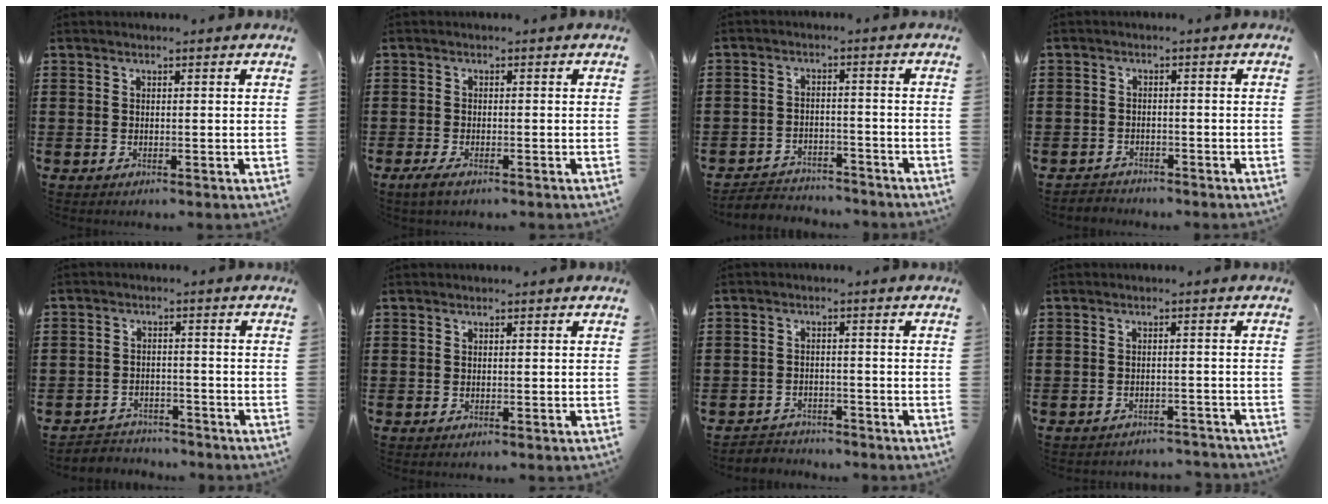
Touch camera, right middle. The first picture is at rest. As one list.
[{"total": 1.6, "force": [-1.0, 0.5, 1.1], "torque": [-0.030, -0.004, -0.021]}, {"total": 3.6, "force": [-3.5, 0.9, -0.3], "torque": [-0.004, -0.001, -0.076]}, {"total": 2.1, "force": [-2.0, 0.6, -0.4], "torque": [0.000, 0.000, -0.046]}, {"total": 3.4, "force": [-3.3, 0.9, -0.4], "torque": [-0.002, -0.001, -0.071]}, {"total": 0.0}, {"total": 3.0, "force": [-2.9, 0.7, -0.5], "torque": [-0.001, -0.003, -0.065]}, {"total": 2.3, "force": [-2.3, 0.1, -0.1], "torque": [-0.007, -0.002, -0.047]}]